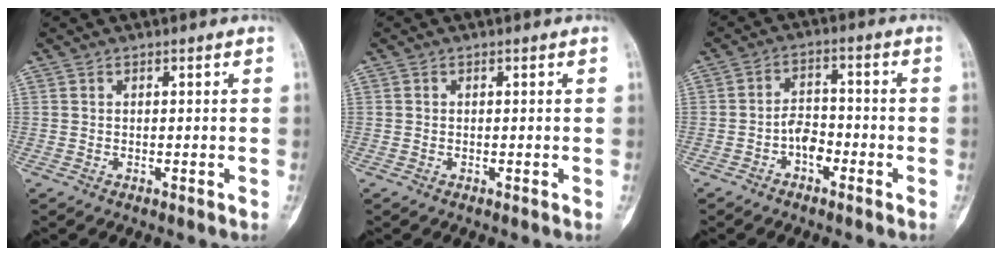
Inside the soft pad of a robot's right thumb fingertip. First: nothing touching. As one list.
[{"total": 0.0}, {"total": 4.7, "force": [-2.2, 2.9, 3.0], "torque": [-0.034, 0.027, -0.047]}]